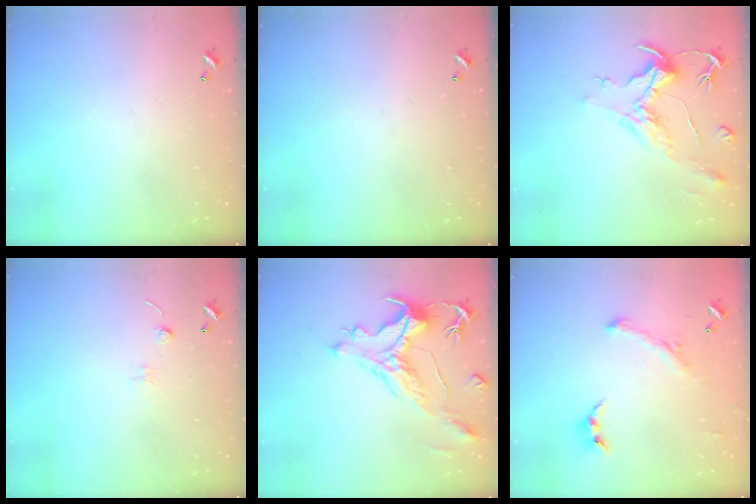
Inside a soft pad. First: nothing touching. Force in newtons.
{"total": 0.0}
{"total": 2.0, "press": 1.5, "slide": 1.3}
{"total": 0.0}
{"total": 2.2, "press": 1.7, "slide": 1.4}
{"total": 0.0}